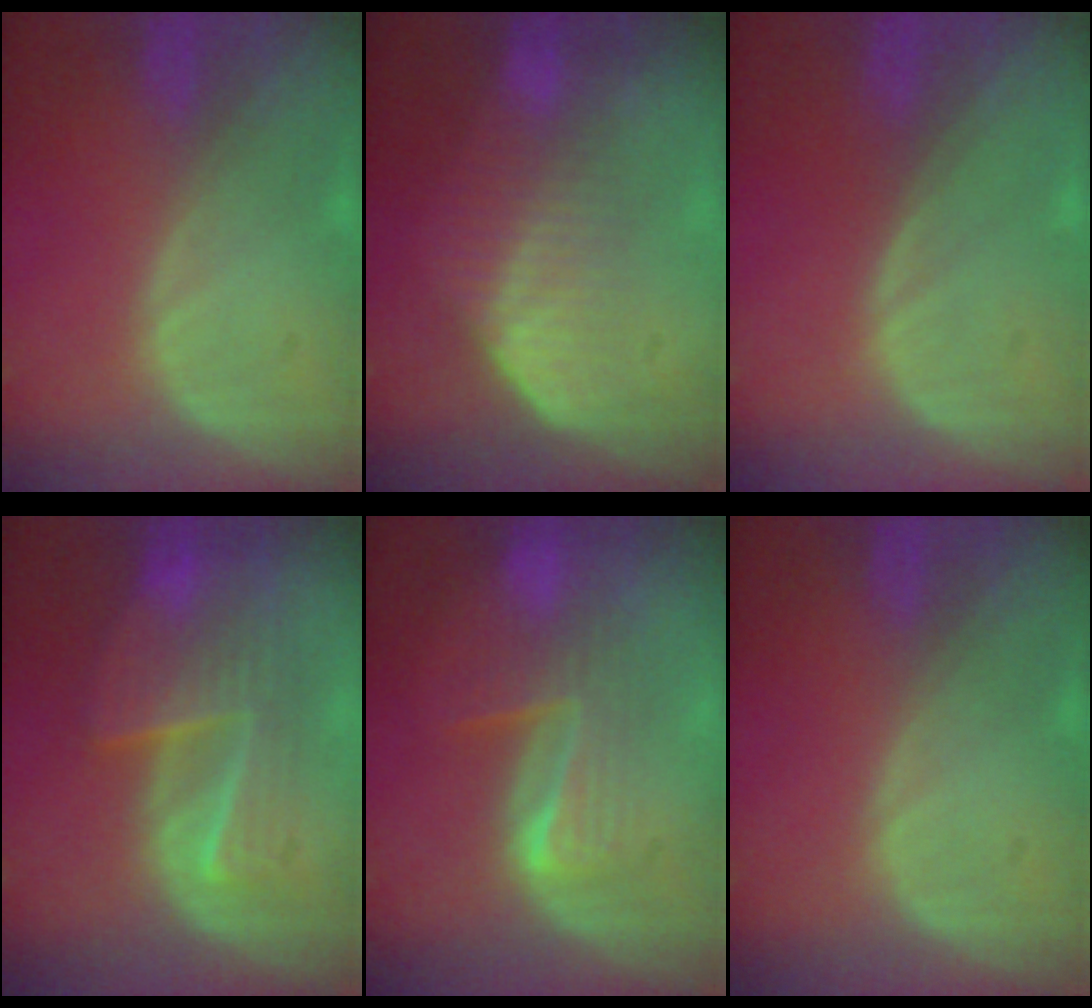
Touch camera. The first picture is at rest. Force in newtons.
{"total": 7.2, "press": 6.1, "slide": 3.8}
{"total": 0.0}
{"total": 7.1, "press": 7.1, "slide": 0.3}
{"total": 6.5, "press": 6.3, "slide": 1.2}
{"total": 0.0}